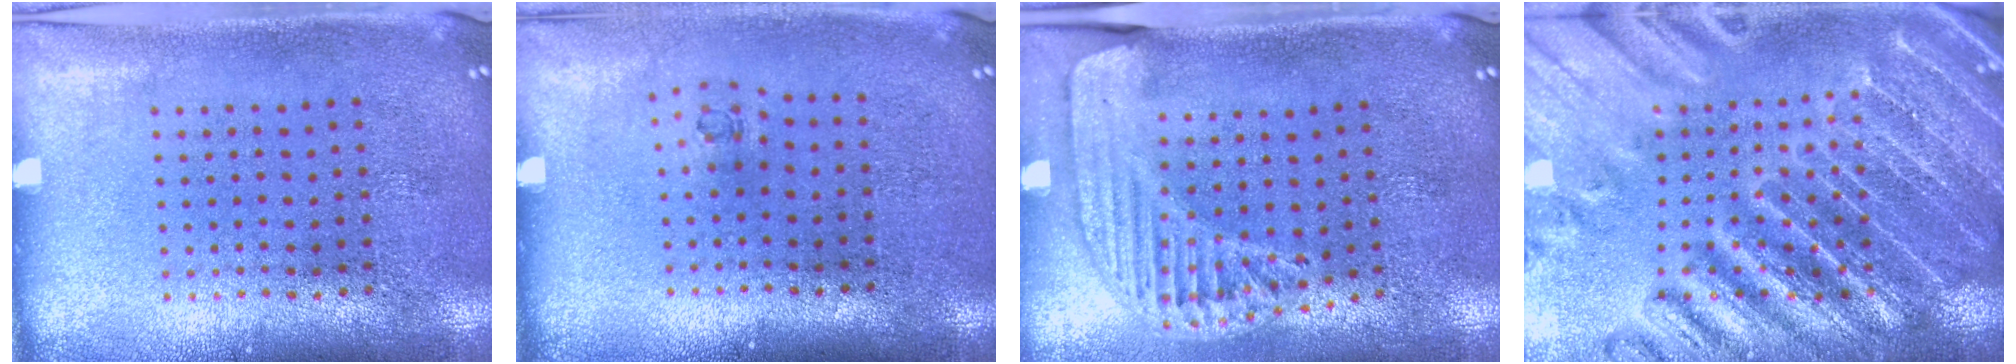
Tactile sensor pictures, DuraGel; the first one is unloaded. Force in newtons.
{"total": 0.6, "press": 0.2, "slide": 0.5}
{"total": 1.5, "press": 1.5, "slide": 0.2}
{"total": 4.2, "press": 3.9, "slide": 1.4}